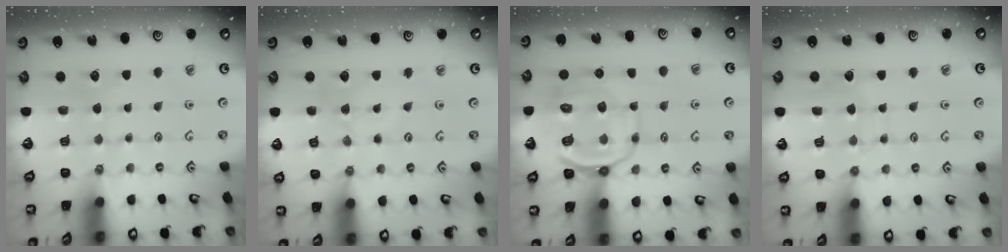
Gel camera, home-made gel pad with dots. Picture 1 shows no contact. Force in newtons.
{"total": 0.6, "press": 0.5, "slide": 0.2}
{"total": 11.8, "press": 11.7, "slide": 1.8}
{"total": 6.5, "press": 6.5, "slide": 0.6}